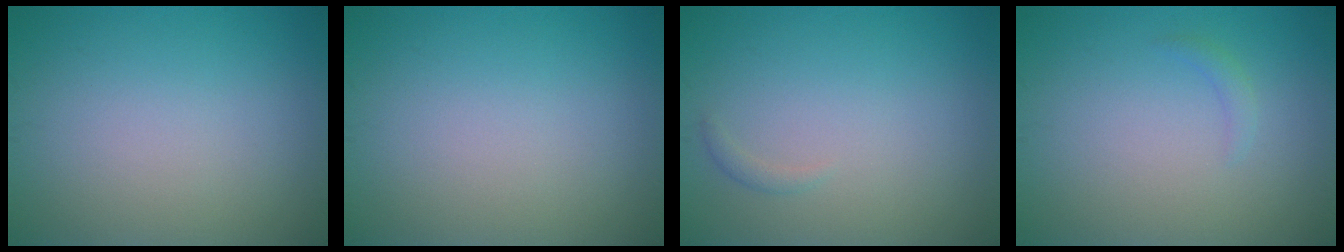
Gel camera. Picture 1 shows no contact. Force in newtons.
{"total": 0.0}
{"total": 0.6, "press": 0.6, "slide": 0.0}
{"total": 0.9, "press": 0.9, "slide": 0.1}